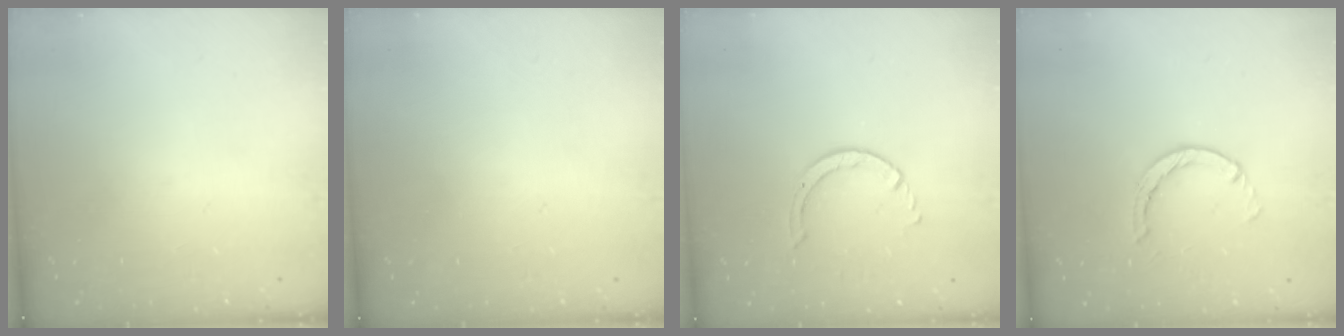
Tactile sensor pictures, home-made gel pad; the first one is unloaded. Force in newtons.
{"total": 2.6, "press": 2.6, "slide": 0.2}
{"total": 4.4, "press": 4.3, "slide": 0.4}
{"total": 2.4, "press": 2.4, "slide": 0.4}